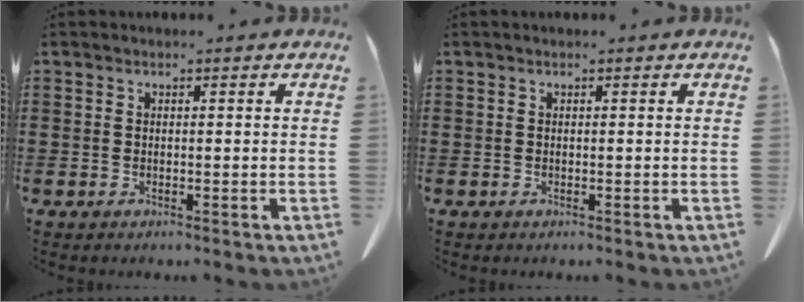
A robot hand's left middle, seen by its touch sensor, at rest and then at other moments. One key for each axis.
{"total": 0.0}